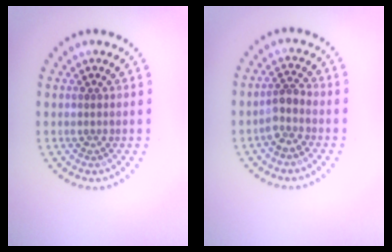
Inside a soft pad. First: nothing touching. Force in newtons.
{"total": 2.1, "press": 1.7, "slide": 1.1}